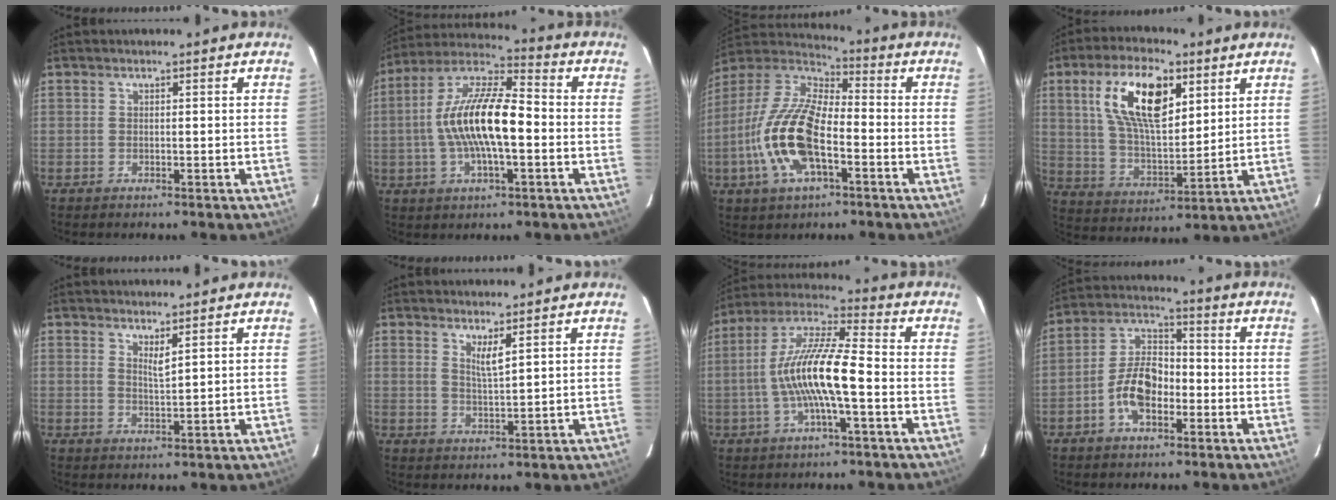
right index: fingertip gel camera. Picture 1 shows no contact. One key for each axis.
{"total": 15.8, "fx": -1.9, "fy": 5.1, "fz": 14.8, "tx": -0.286, "ty": 0.011, "tz": -0.043}
{"total": 17.7, "fx": -5.2, "fy": 7.6, "fz": 15.1, "tx": -0.318, "ty": -0.004, "tz": -0.106}
{"total": 16.2, "fx": 6.8, "fy": 7.2, "fz": 12.9, "tx": -0.232, "ty": 0.018, "tz": 0.131}
{"total": 2.3, "fx": 1.6, "fy": 0.1, "fz": 1.6, "tx": -0.028, "ty": -0.005, "tz": 0.026}
{"total": 3.0, "fx": 1.9, "fy": 0.2, "fz": 2.3, "tx": -0.042, "ty": -0.008, "tz": 0.031}
{"total": 13.1, "fx": -2.7, "fy": 2.1, "fz": 12.7, "tx": -0.247, "ty": 0.011, "tz": -0.056}
{"total": 9.3, "fx": -3.8, "fy": 5.0, "fz": 6.9, "tx": -0.141, "ty": 0.020, "tz": -0.068}